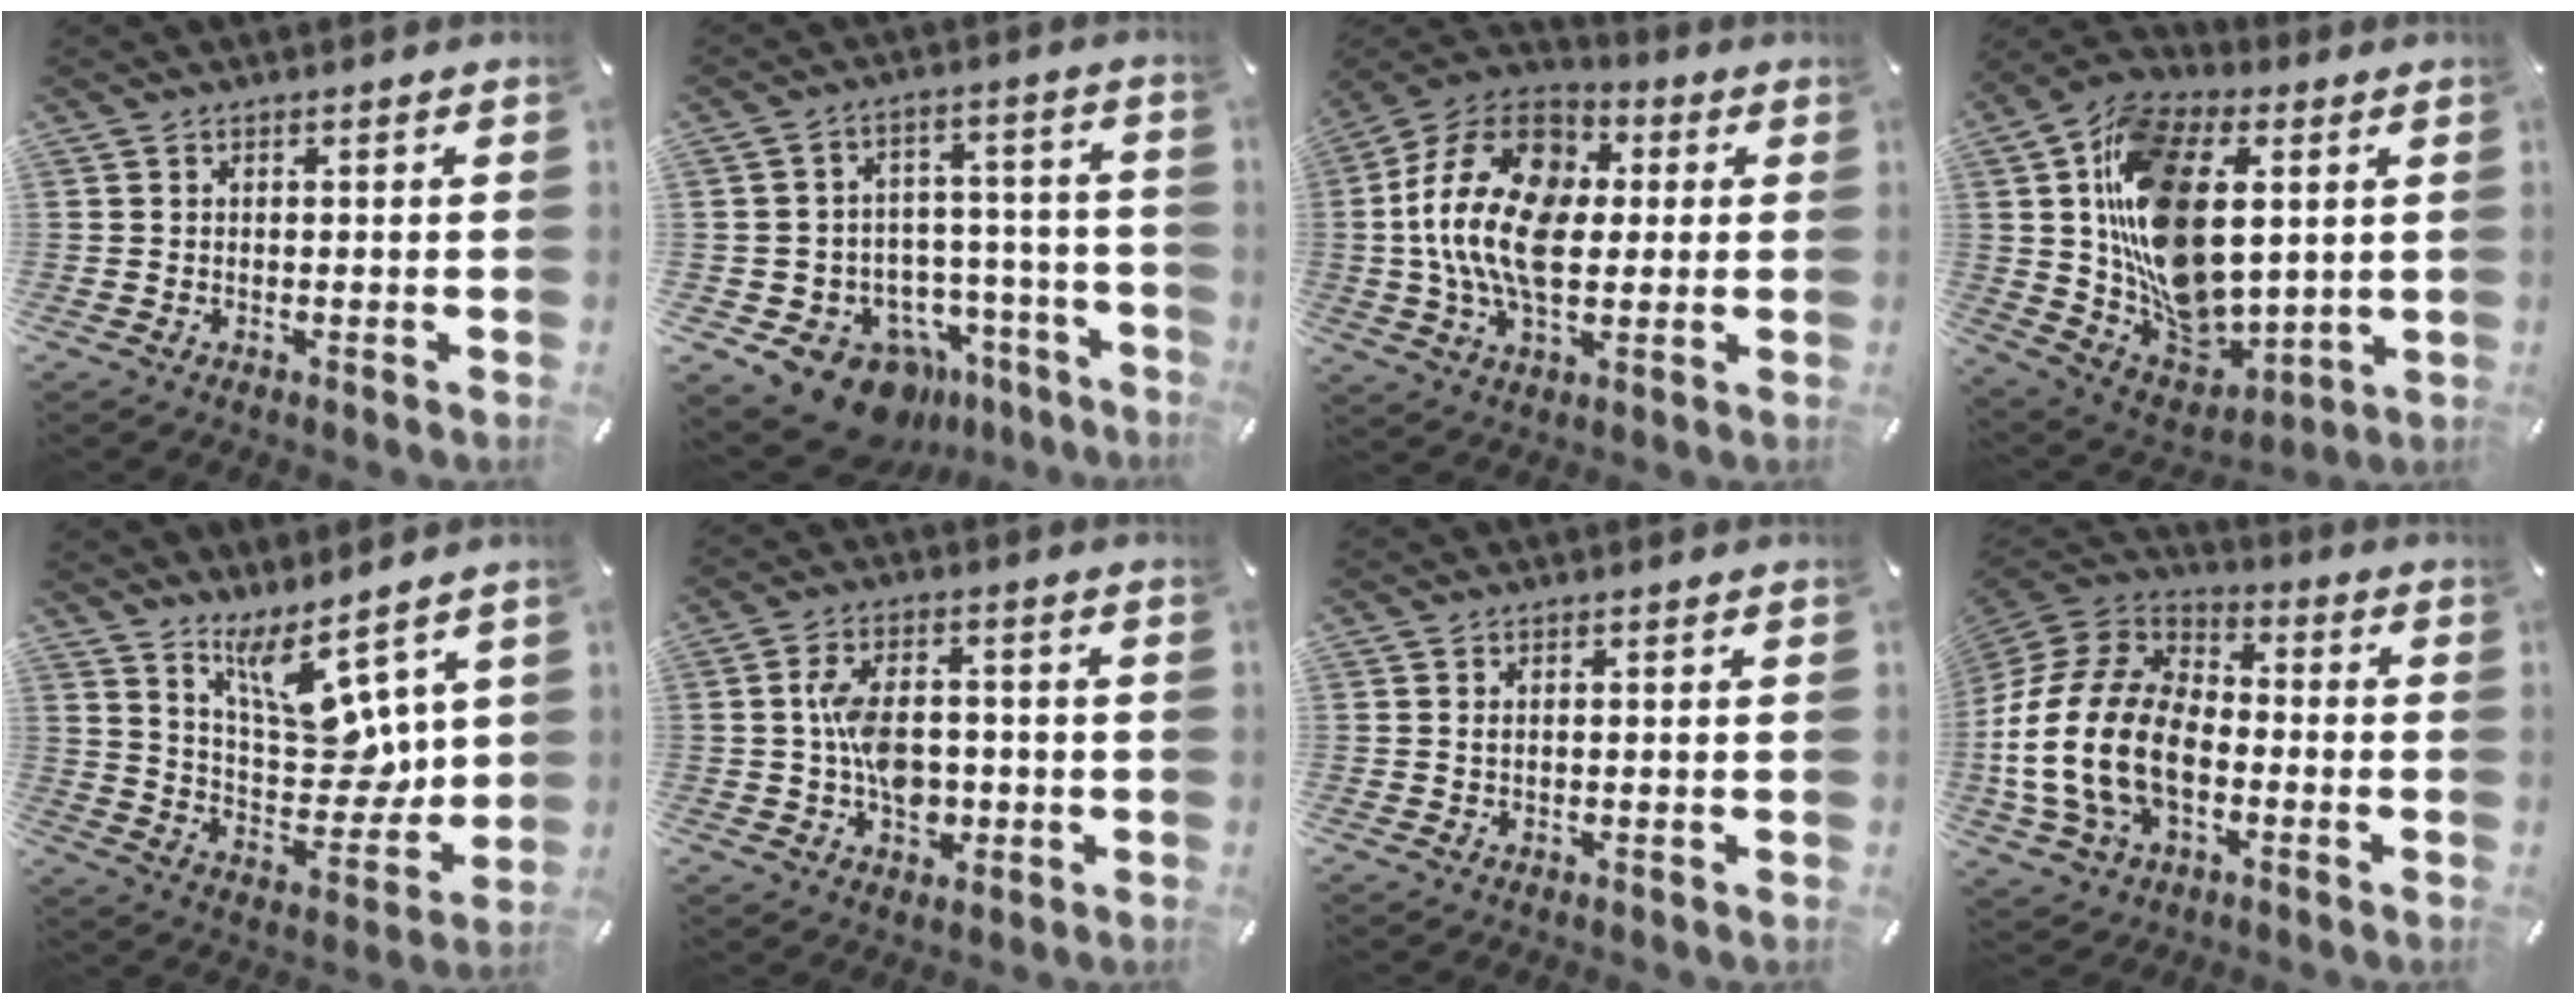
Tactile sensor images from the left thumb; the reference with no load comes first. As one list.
[{"total": 14.7, "force": [-9.9, 8.6, 6.5], "torque": [-0.092, 0.064, -0.158]}, {"total": 20.0, "force": [0.5, 13.6, 14.7], "torque": [-0.305, 0.014, 0.005]}, {"total": 23.9, "force": [3.9, 16.8, 16.6], "torque": [-0.306, -0.019, 0.076]}, {"total": 14.4, "force": [9.4, 6.5, 8.8], "torque": [-0.131, -0.074, 0.173]}, {"total": 10.1, "force": [-1.1, 7.1, 7.1], "torque": [-0.126, 0.010, -0.017]}, {"total": 0.8, "force": [0.1, 0.4, 0.6], "torque": [-0.013, 0.002, 0.001]}, {"total": 20.3, "force": [-5.8, 13.8, 13.7], "torque": [-0.295, 0.036, -0.101]}]